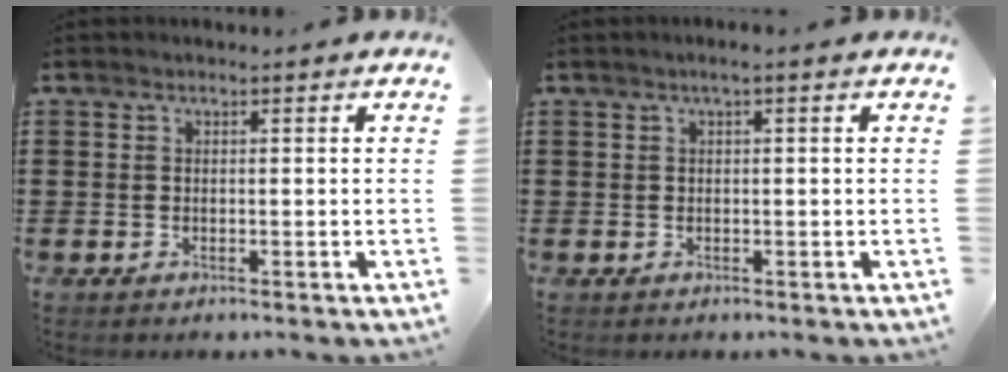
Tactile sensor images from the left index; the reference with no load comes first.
{"total": 1.1, "force": [0.1, -0.1, 1.0], "torque": [-0.017, -0.002, 0.002]}